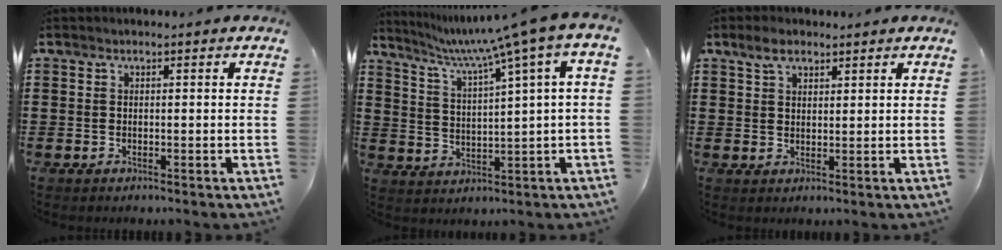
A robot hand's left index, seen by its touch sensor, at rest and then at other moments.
{"total": 5.7, "force": [3.6, -0.6, 4.3], "torque": [-0.099, -0.032, 0.052]}
{"total": 3.4, "force": [2.4, 1.5, 1.7], "torque": [-0.031, 0.003, 0.044]}